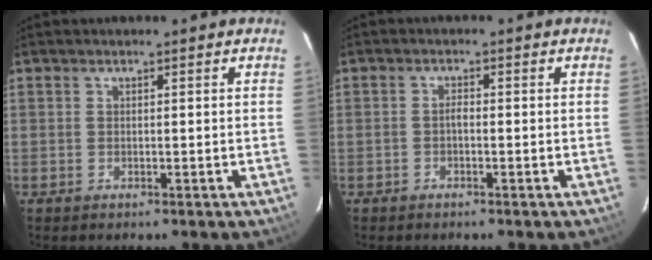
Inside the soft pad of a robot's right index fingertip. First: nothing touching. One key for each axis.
{"total": 1.0, "fx": -0.5, "fy": 0.4, "fz": 0.8, "tx": -0.015, "ty": 0.006, "tz": -0.010}